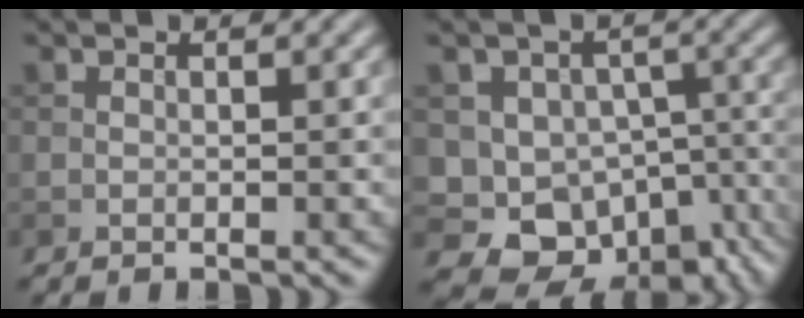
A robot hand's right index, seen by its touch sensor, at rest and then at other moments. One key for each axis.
{"total": 12.4, "fx": -5.6, "fy": 9.7, "fz": 5.4, "tx": -0.090, "ty": -0.017, "tz": -0.072}